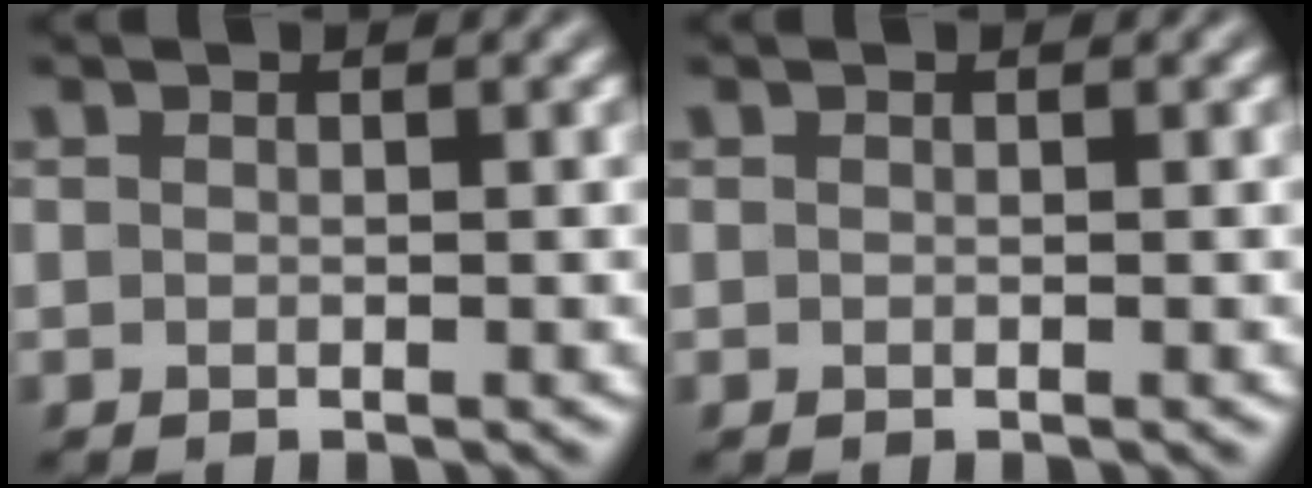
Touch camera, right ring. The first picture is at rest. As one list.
[{"total": 0.0}]